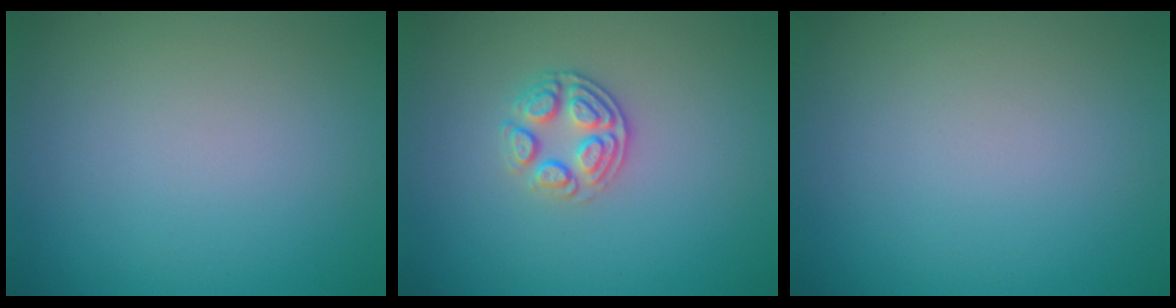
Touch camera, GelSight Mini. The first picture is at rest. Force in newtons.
{"total": 2.6, "press": 2.4, "slide": 1.1}
{"total": 0.0}